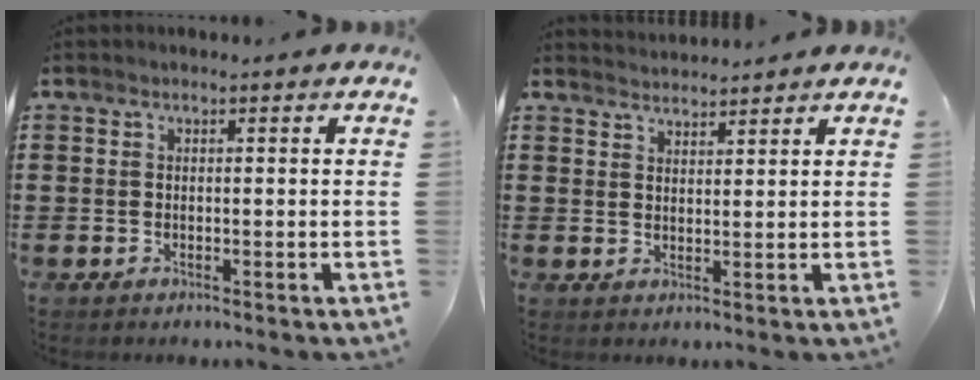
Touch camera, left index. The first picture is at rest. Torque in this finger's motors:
{"motor_torque": [0.84, 0.79, -0.03, 0.01]}